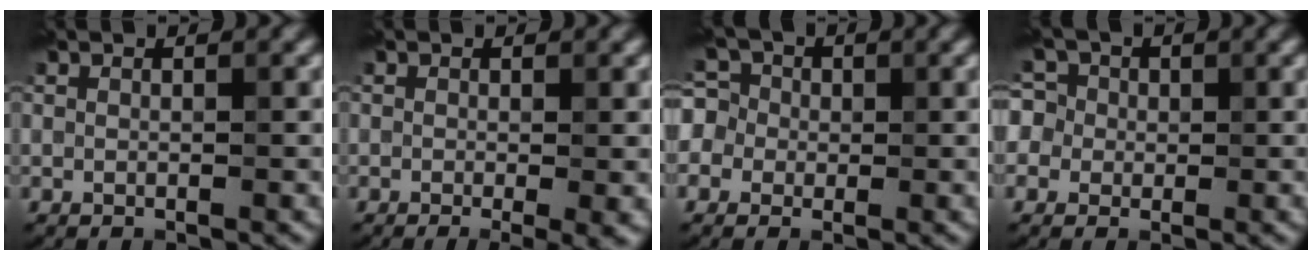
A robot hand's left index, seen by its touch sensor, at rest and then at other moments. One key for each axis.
{"total": 2.8, "fx": -0.7, "fy": 0.8, "fz": 2.6, "tx": -0.031, "ty": -0.012, "tz": -0.006}
{"total": 5.0, "fx": -0.3, "fy": 4.8, "fz": 1.4, "tx": -0.026, "ty": 0.028, "tz": -0.047}
{"total": 5.6, "fx": 0.9, "fy": 5.2, "fz": 1.8, "tx": -0.027, "ty": 0.043, "tz": -0.030}